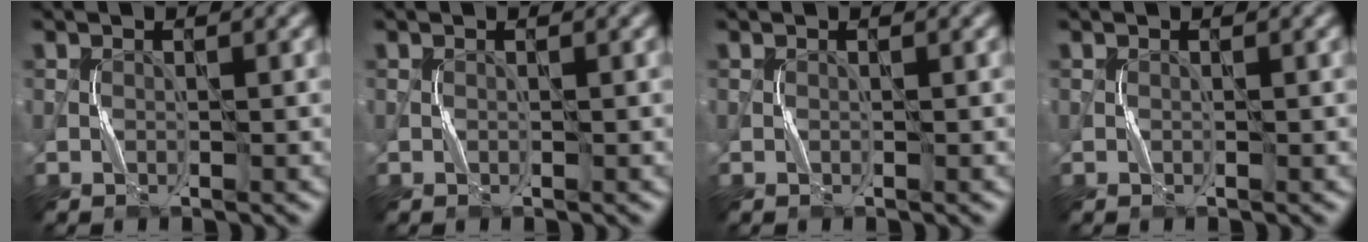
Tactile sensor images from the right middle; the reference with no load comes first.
{"total": 0.0}
{"total": 0.0}
{"total": 0.0}